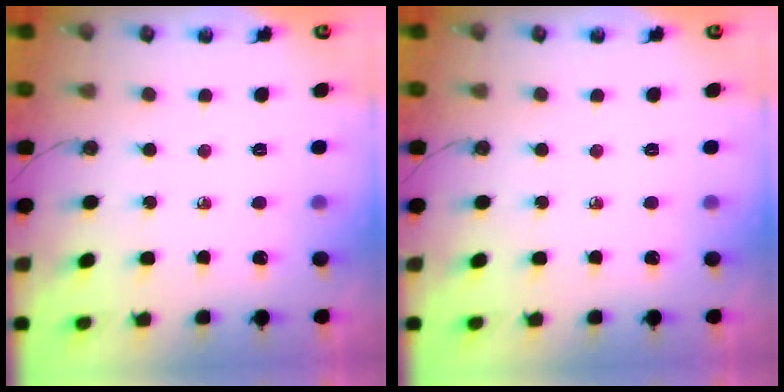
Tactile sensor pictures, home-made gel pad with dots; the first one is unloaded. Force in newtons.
{"total": 0.0}